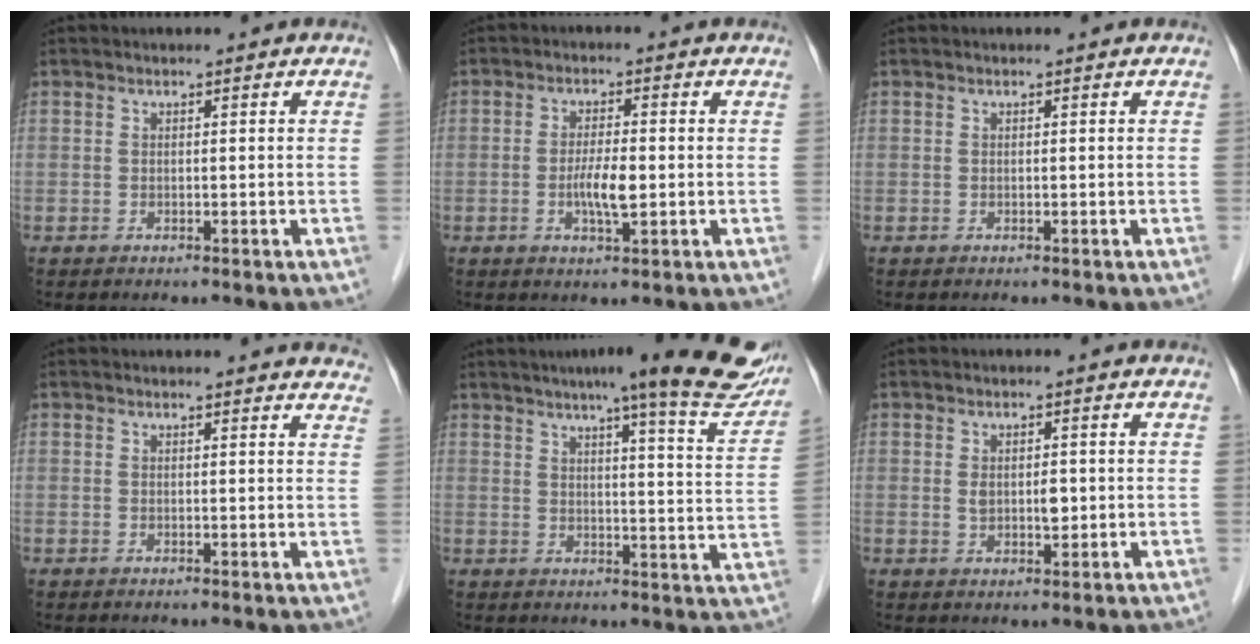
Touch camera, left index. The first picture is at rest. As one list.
[{"total": 4.4, "force": [-0.8, 0.8, 4.3], "torque": [-0.085, -0.004, -0.014]}, {"total": 0.0}, {"total": 9.5, "force": [9.2, 1.6, 1.7], "torque": [0.012, -0.018, 0.068]}, {"total": 20.2, "force": [16.0, 1.4, 12.2], "torque": [-0.151, -0.016, 0.185]}, {"total": 3.0, "force": [0.1, 1.5, 2.6], "torque": [-0.044, -0.003, 0.005]}]